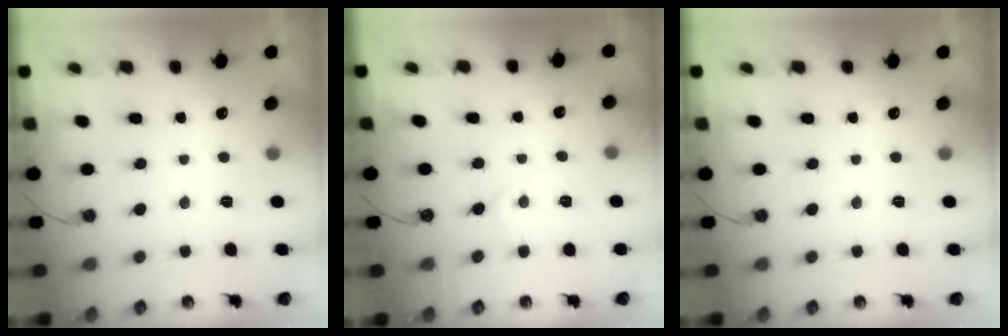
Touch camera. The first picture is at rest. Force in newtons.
{"total": 3.9, "press": 3.8, "slide": 0.6}
{"total": 0.0}